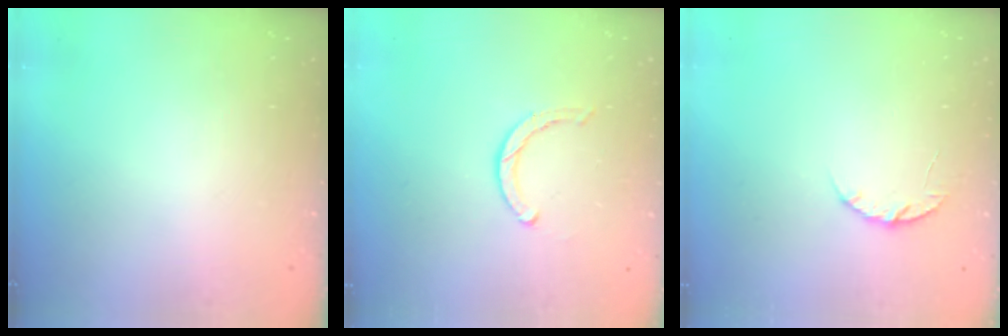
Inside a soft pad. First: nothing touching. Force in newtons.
{"total": 3.5, "press": 3.5, "slide": 0.3}
{"total": 4.9, "press": 4.8, "slide": 0.7}